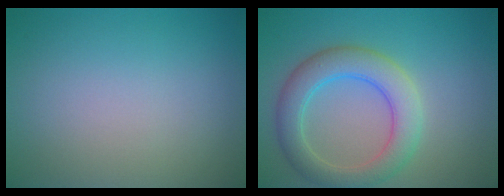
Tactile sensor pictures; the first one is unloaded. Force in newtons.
{"total": 5.2, "press": 5.2, "slide": 0.2}